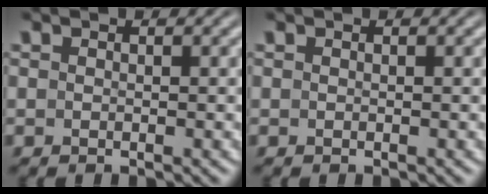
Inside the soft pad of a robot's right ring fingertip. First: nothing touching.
{"total": 0.0}